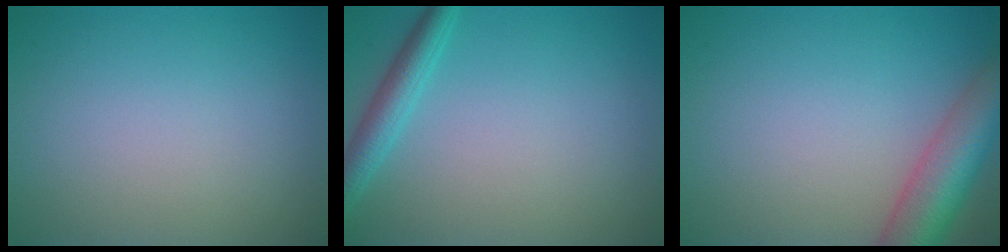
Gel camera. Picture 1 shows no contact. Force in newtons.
{"total": 2.7, "press": 2.7, "slide": 0.1}
{"total": 6.9, "press": 6.9, "slide": 0.4}